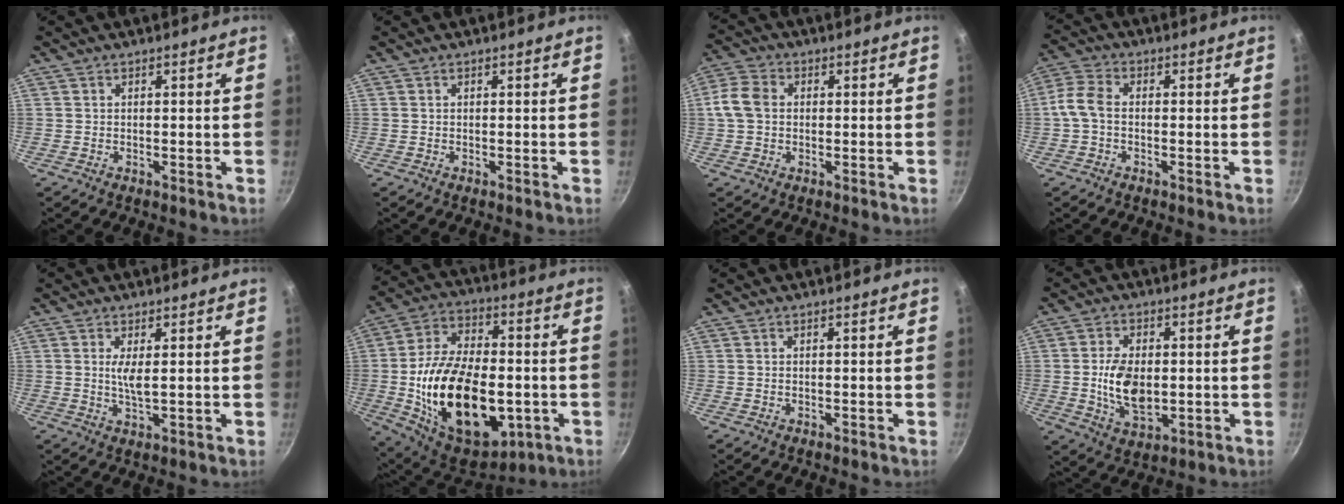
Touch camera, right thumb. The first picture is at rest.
{"total": 0.0}
{"total": 6.5, "force": [0.3, 5.0, 4.1], "torque": [-0.075, 0.012, -0.008]}
{"total": 5.2, "force": [-0.7, 3.2, 4.0], "torque": [-0.092, 0.020, -0.029]}
{"total": 3.4, "force": [0.8, 0.7, 3.3], "torque": [-0.065, -0.010, 0.017]}
{"total": 28.6, "force": [-4.6, 16.9, 22.7], "torque": [-0.374, 0.014, -0.062]}
{"total": 0.0}
{"total": 10.3, "force": [-0.3, 6.2, 8.2], "torque": [-0.141, -0.009, -0.001]}